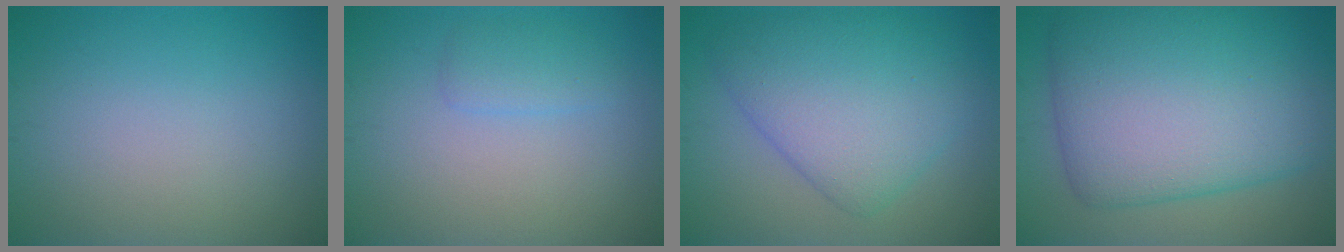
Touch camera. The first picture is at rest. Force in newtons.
{"total": 1.6, "press": 1.6, "slide": 0.2}
{"total": 7.5, "press": 7.5, "slide": 0.1}
{"total": 13.2, "press": 13.2, "slide": 0.3}